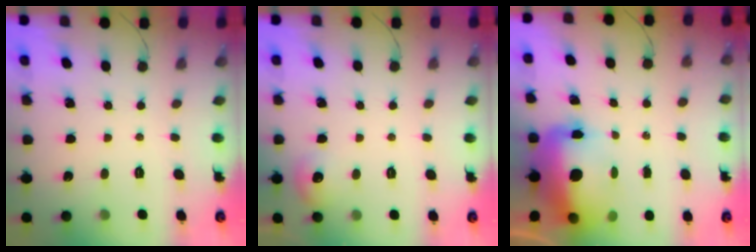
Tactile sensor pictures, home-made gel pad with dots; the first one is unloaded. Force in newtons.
{"total": 5.9, "press": 5.7, "slide": 1.5}
{"total": 15.8, "press": 15.5, "slide": 3.5}